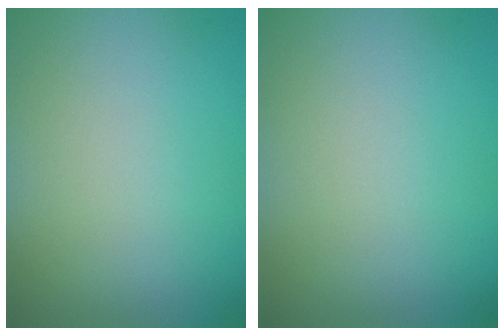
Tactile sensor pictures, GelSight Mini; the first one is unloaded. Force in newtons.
{"total": 0.0}